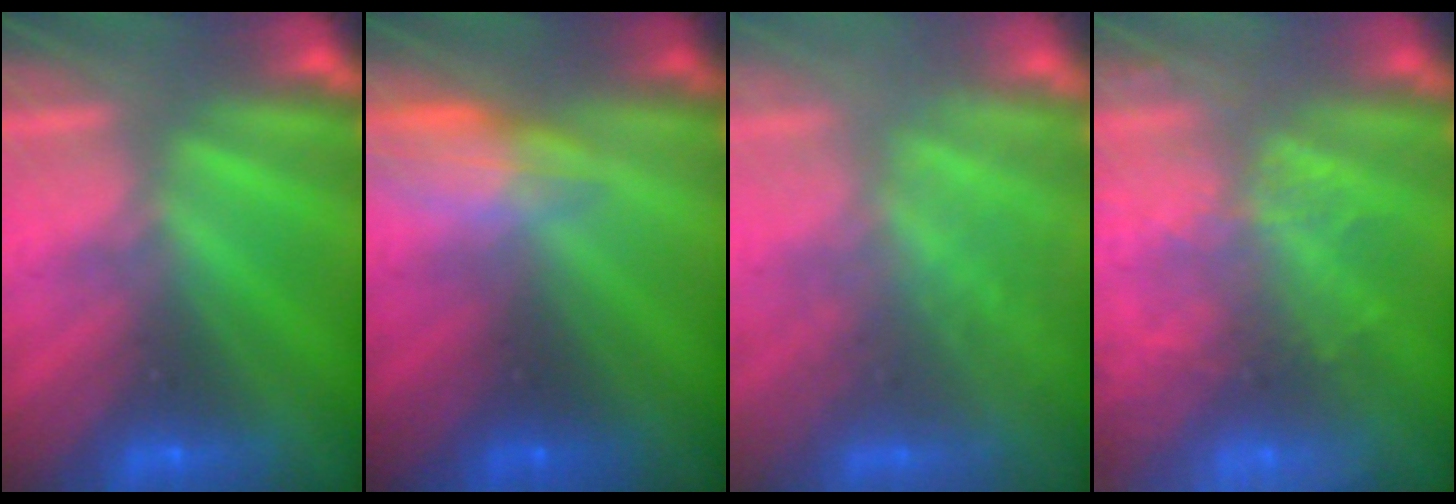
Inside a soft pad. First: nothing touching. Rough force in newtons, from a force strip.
{"total": 2.8}
{"total": 3.3}
{"total": 7.2}